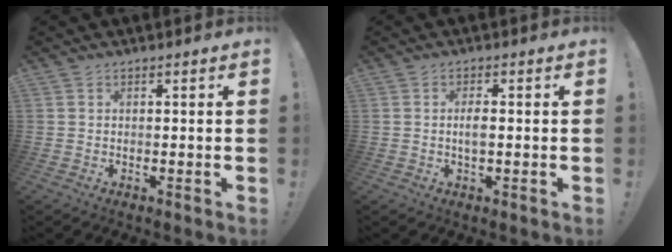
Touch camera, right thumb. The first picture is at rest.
{"total": 3.0, "force": [-0.1, 1.0, 2.8], "torque": [-0.054, -0.001, -0.007]}